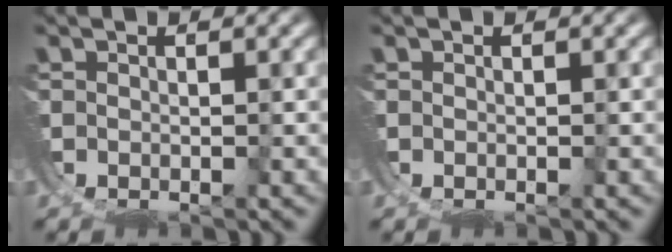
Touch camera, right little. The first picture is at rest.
{"total": 0.0}